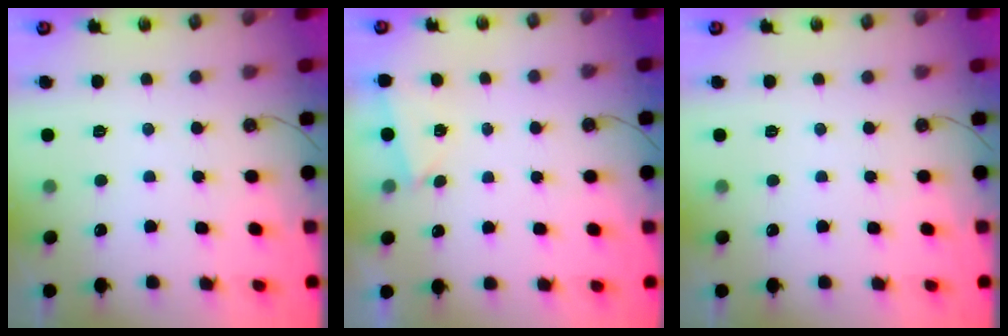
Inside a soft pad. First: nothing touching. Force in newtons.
{"total": 2.1, "press": 0.8, "slide": 1.9}
{"total": 0.0}